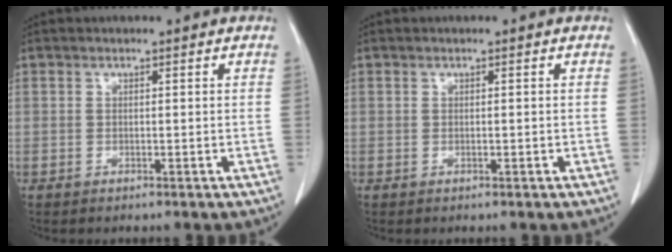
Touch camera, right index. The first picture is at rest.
{"total": 0.7, "force": [-0.2, 0.3, 0.6], "torque": [-0.015, 0.000, -0.001]}